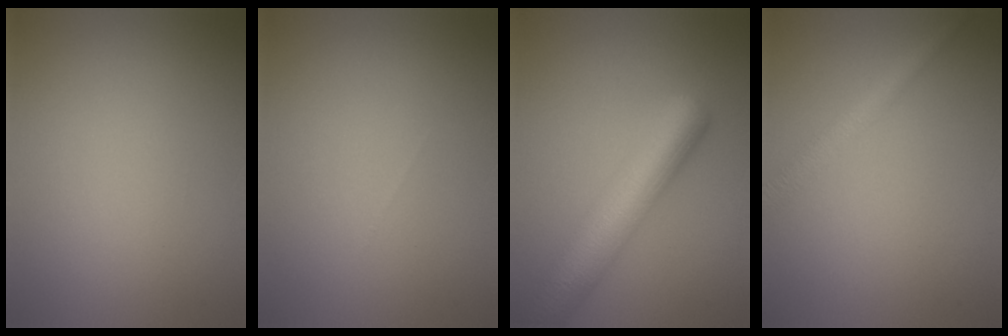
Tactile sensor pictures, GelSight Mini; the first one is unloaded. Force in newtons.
{"total": 0.0}
{"total": 7.8, "press": 7.8, "slide": 0.3}
{"total": 2.3, "press": 2.3, "slide": 0.1}